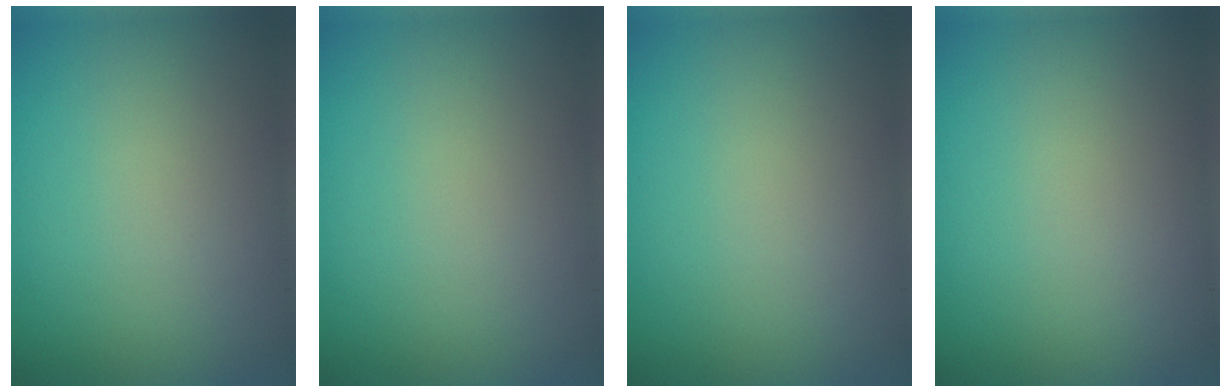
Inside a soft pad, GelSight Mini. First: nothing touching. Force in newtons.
{"total": 0.0}
{"total": 0.0}
{"total": 0.0}